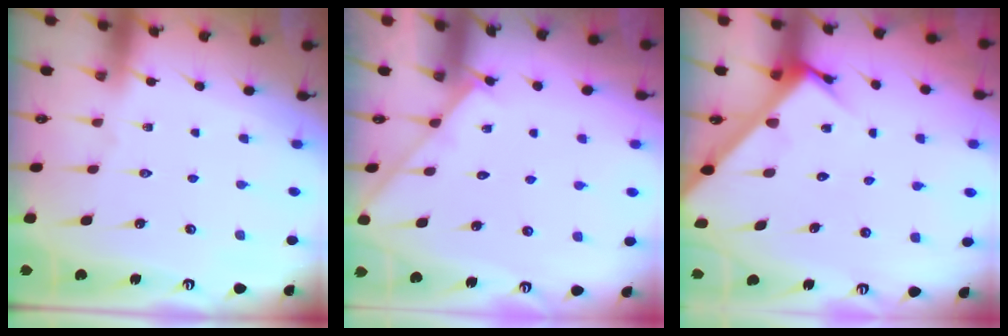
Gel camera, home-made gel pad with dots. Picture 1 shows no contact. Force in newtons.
{"total": 2.0, "press": 1.9, "slide": 0.4}
{"total": 3.9, "press": 3.9, "slide": 0.4}